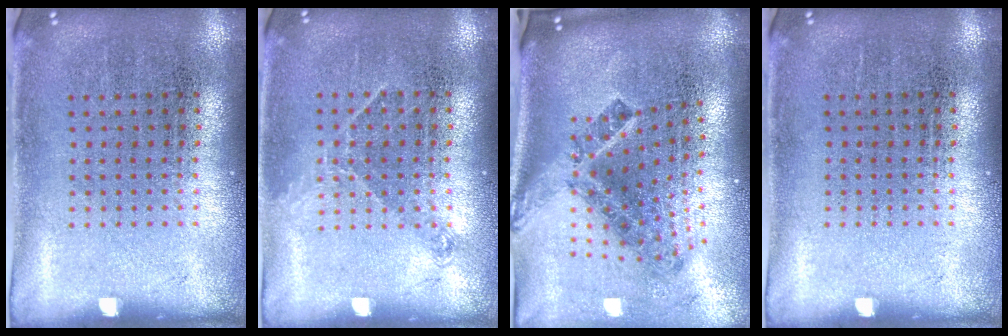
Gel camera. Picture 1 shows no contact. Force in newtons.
{"total": 0.9, "press": 0.8, "slide": 0.5}
{"total": 2.6, "press": 1.6, "slide": 2.1}
{"total": 0.0}